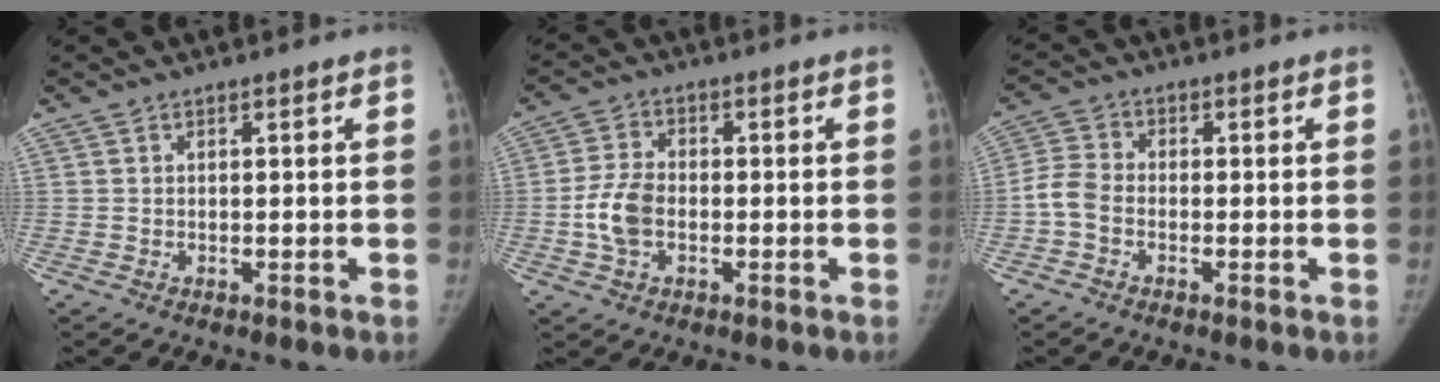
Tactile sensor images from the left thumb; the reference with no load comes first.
{"total": 6.7, "force": [-1.3, 4.5, 4.8], "torque": [-0.094, 0.012, -0.029]}
{"total": 4.6, "force": [-1.5, 3.3, 2.9], "torque": [-0.060, 0.013, -0.039]}